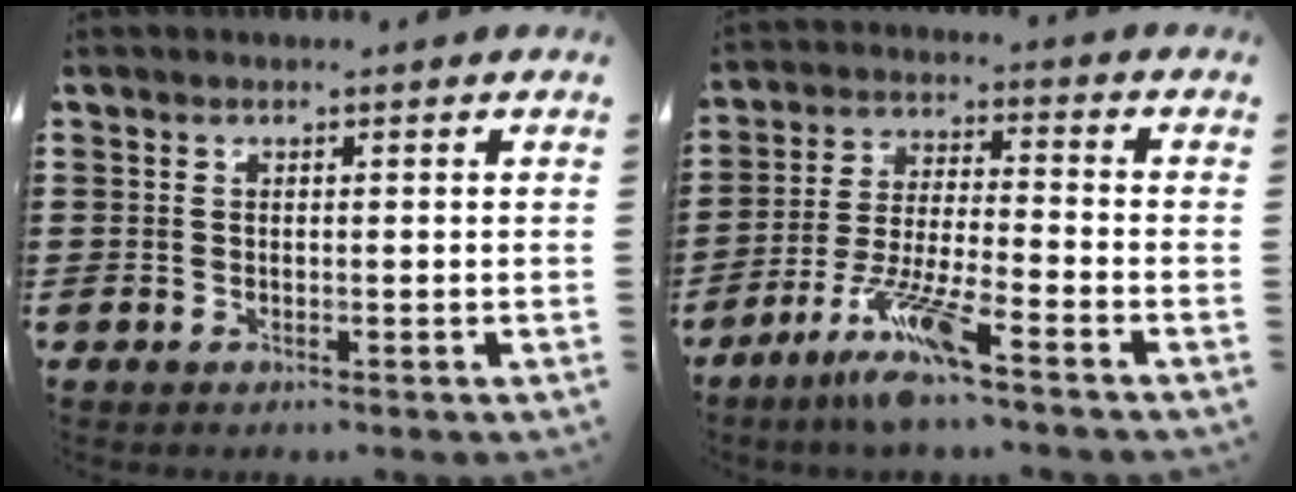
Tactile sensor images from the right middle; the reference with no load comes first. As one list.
[{"total": 9.0, "force": [-6.8, 0.4, 6.0], "torque": [-0.123, -0.011, -0.131]}]